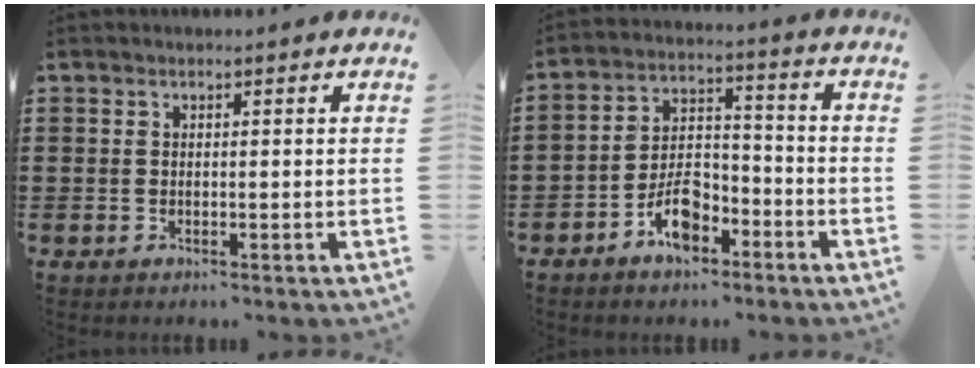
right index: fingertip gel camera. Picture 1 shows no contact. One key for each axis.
{"total": 7.3, "fx": -4.7, "fy": 3.5, "fz": 4.5, "tx": -0.091, "ty": 0.014, "tz": -0.087}